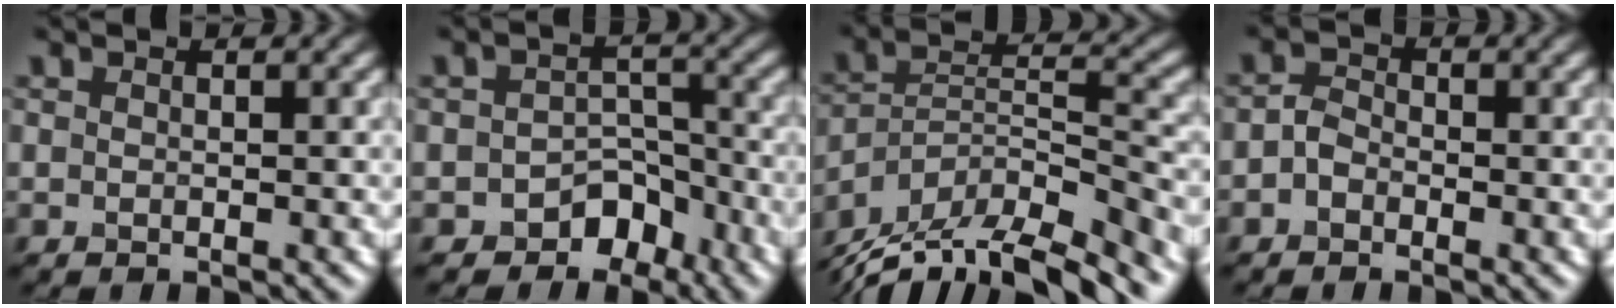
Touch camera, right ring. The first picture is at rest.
{"total": 4.0, "force": [-2.6, 2.6, 1.5], "torque": [-0.004, 0.009, -0.041]}
{"total": 12.3, "force": [-10.2, 3.1, 6.2], "torque": [-0.121, 0.020, -0.177]}
{"total": 1.4, "force": [-0.5, 1.0, 0.7], "torque": [-0.017, 0.007, -0.017]}